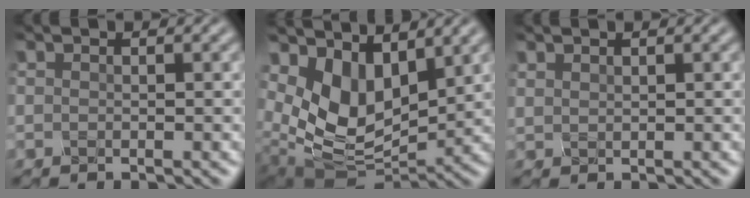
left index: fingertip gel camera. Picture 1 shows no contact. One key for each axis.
{"total": 7.2, "fx": 3.0, "fy": 4.3, "fz": 5.0, "tx": -0.109, "ty": -0.021, "tz": 0.066}
{"total": 0.7, "fx": 0.7, "fy": 0.0, "fz": -0.1, "tx": -0.002, "ty": 0.005, "tz": 0.022}